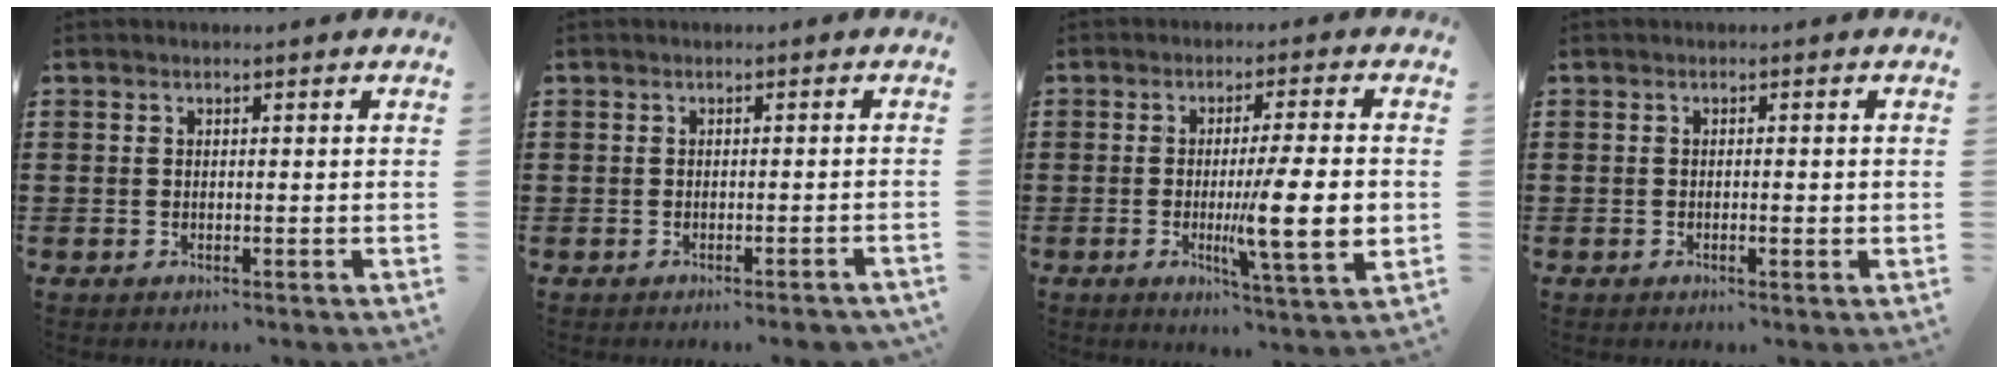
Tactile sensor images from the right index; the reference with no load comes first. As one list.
[{"total": 1.2, "force": [-1.2, 0.1, 0.1], "torque": [-0.006, 0.001, -0.024]}, {"total": 11.0, "force": [-1.1, 1.3, 10.8], "torque": [-0.173, -0.017, -0.021]}, {"total": 0.9, "force": [-0.2, 0.3, 0.8], "torque": [-0.015, -0.003, -0.003]}]